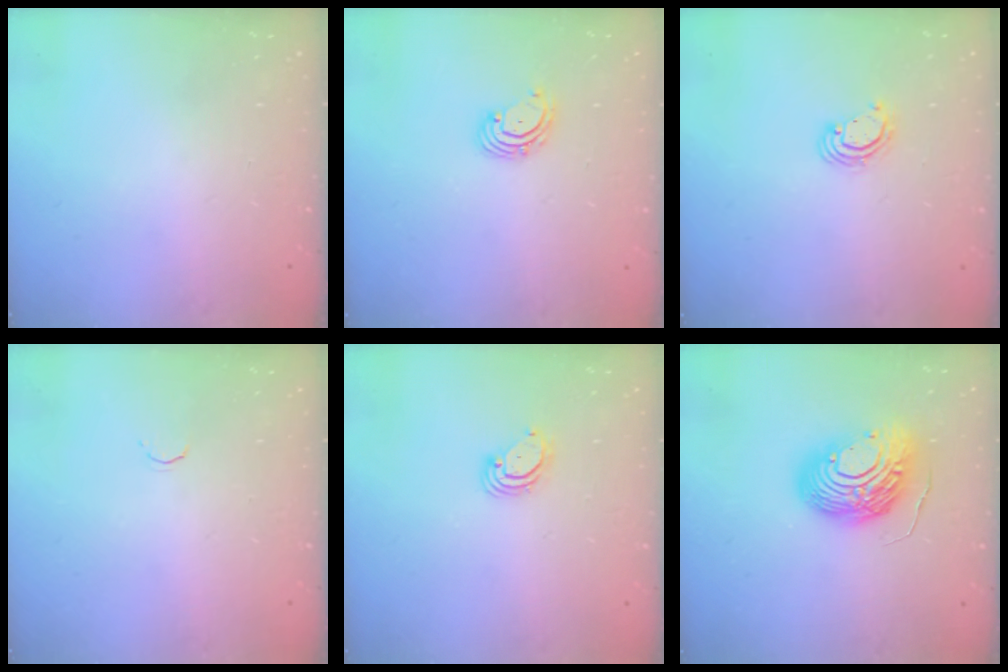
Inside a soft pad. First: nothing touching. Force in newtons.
{"total": 2.6, "press": 2.5, "slide": 0.6}
{"total": 2.8, "press": 2.8, "slide": 0.2}
{"total": 1.7, "press": 1.6, "slide": 0.5}
{"total": 4.1, "press": 4.0, "slide": 0.3}
{"total": 15.7, "press": 15.7, "slide": 1.3}